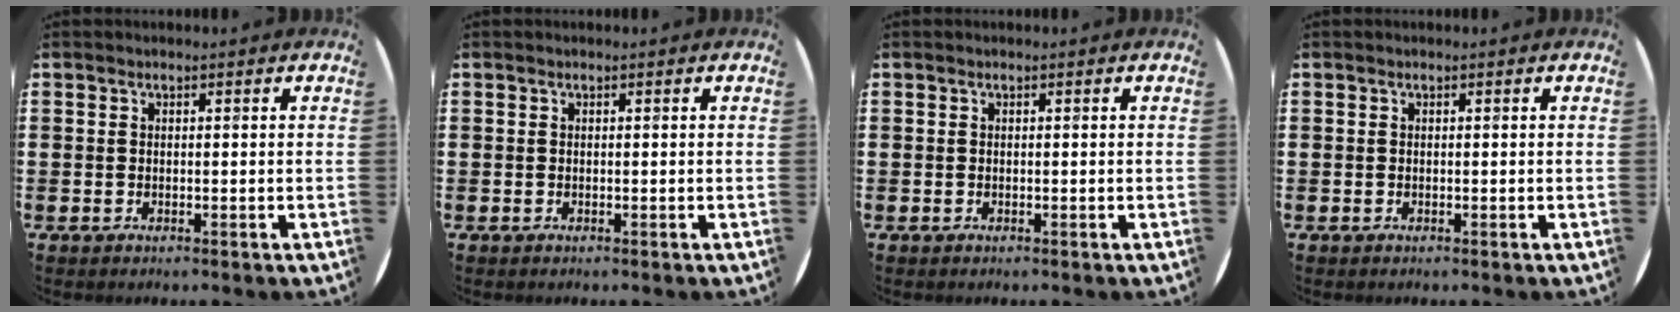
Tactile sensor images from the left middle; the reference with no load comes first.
{"total": 0.0}
{"total": 0.0}
{"total": 0.0}